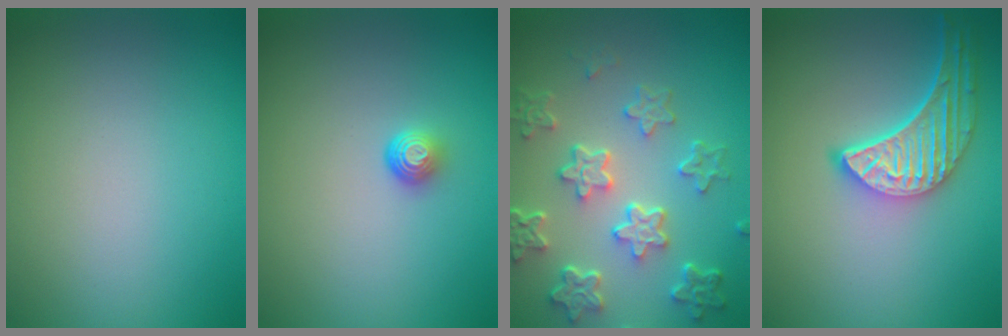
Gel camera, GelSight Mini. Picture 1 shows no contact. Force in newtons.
{"total": 1.5, "press": 1.0, "slide": 1.1}
{"total": 5.9, "press": 4.4, "slide": 3.9}
{"total": 5.2, "press": 4.2, "slide": 3.2}